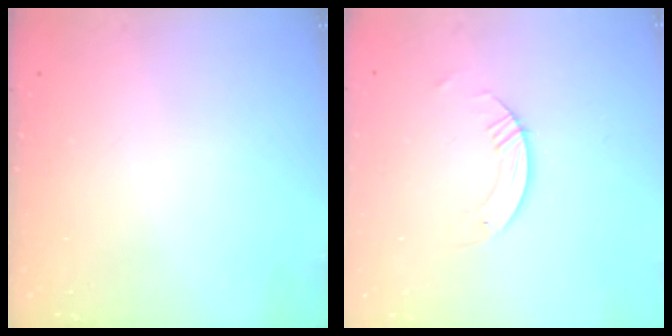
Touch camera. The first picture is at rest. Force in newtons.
{"total": 3.7, "press": 3.7, "slide": 0.2}